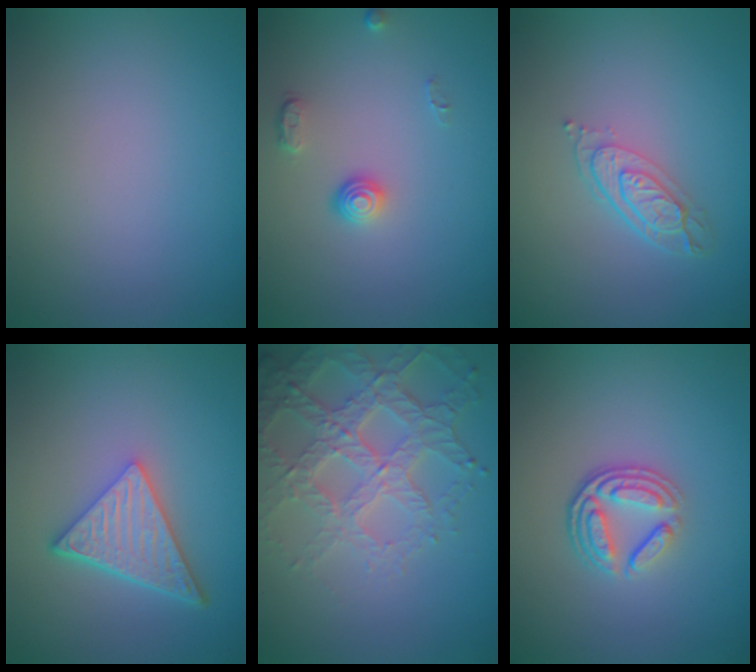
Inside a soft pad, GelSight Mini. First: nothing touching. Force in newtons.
{"total": 1.4, "press": 1.0, "slide": 1.0}
{"total": 3.2, "press": 2.4, "slide": 2.2}
{"total": 5.4, "press": 4.0, "slide": 3.6}
{"total": 5.7, "press": 4.6, "slide": 3.3}
{"total": 3.9, "press": 2.8, "slide": 2.7}